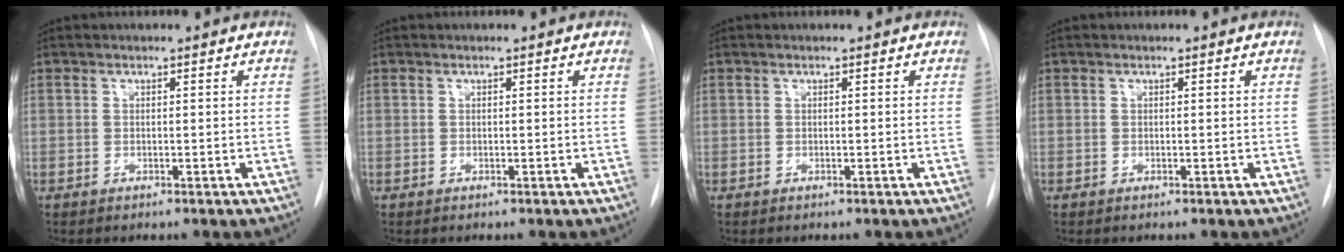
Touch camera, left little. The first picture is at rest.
{"total": 0.0}
{"total": 0.0}
{"total": 0.0}